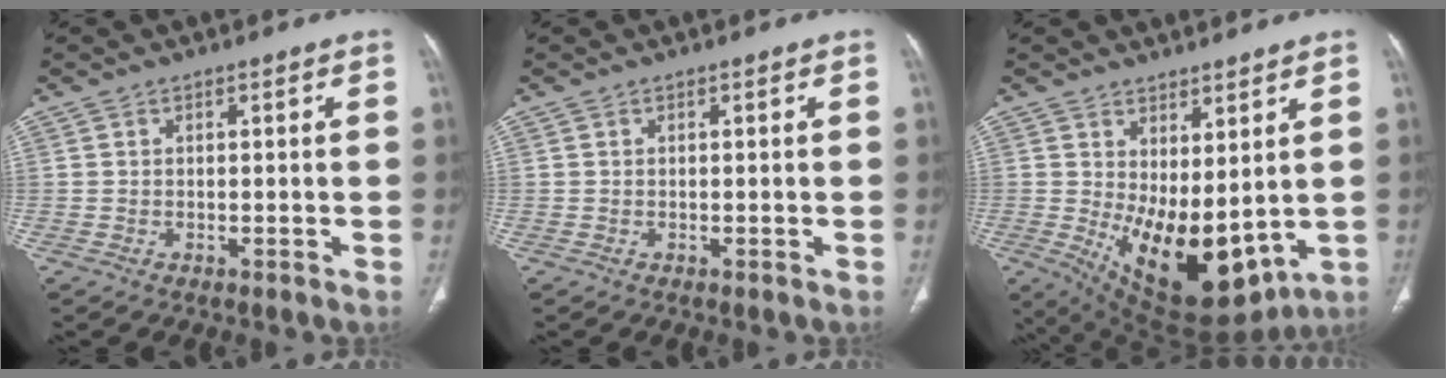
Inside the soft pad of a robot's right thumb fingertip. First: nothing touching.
{"total": 0.0}
{"total": 16.5, "force": [0.2, 8.0, 14.4], "torque": [-0.218, -0.035, 0.037]}